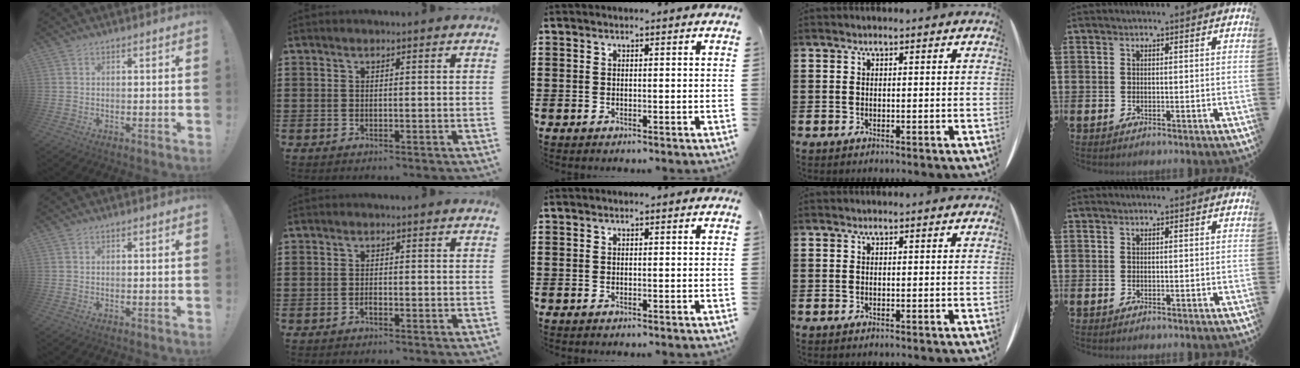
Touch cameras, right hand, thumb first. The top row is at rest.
{"index": {"total": 0.9, "force": [-0.6, 0.3, 0.6], "torque": [-0.013, -0.004, -0.010]}}